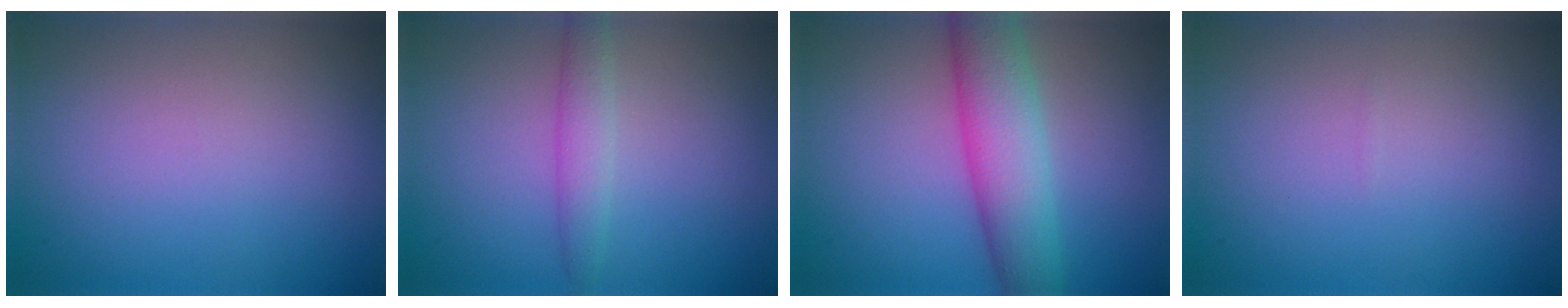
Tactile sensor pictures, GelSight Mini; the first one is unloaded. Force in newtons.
{"total": 2.1, "press": 2.1, "slide": 0.1}
{"total": 6.5, "press": 6.5, "slide": 0.1}
{"total": 0.0}